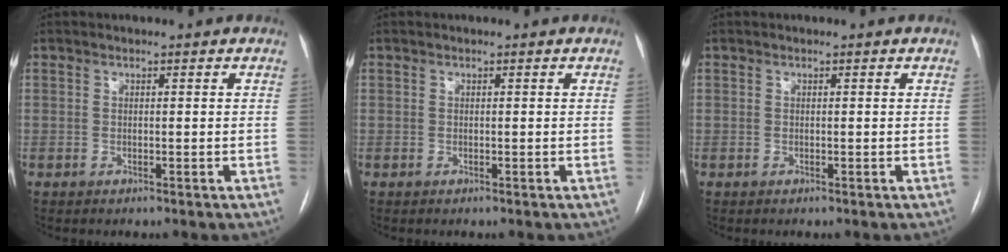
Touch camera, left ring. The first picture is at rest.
{"total": 0.0}
{"total": 0.0}